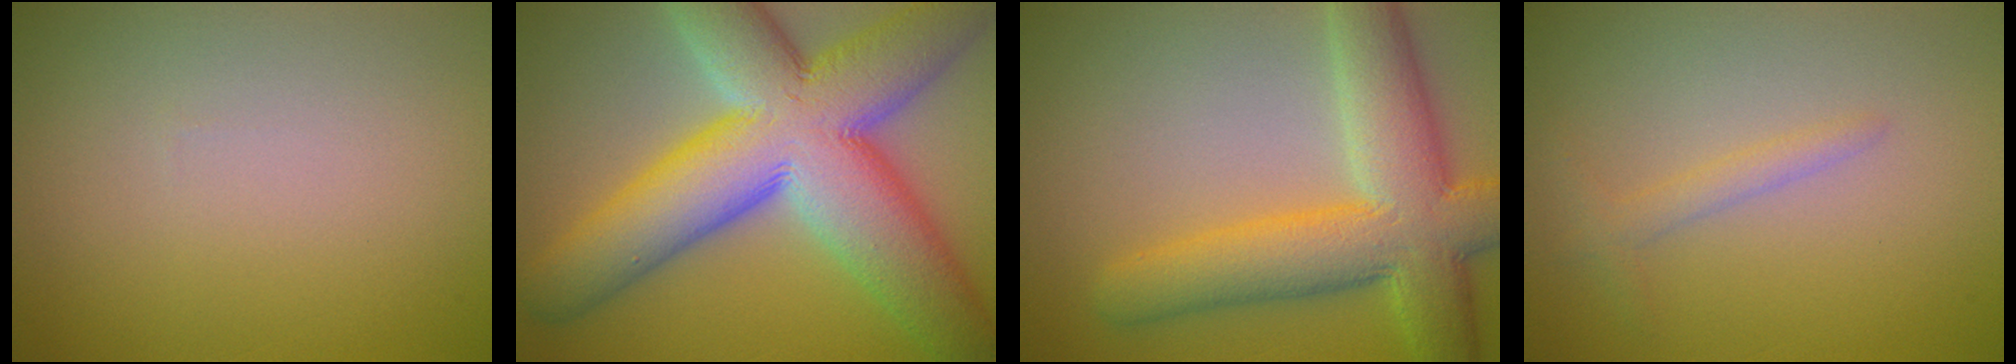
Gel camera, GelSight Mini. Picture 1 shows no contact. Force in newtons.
{"total": 15.8, "press": 15.7, "slide": 1.0}
{"total": 9.3, "press": 9.3, "slide": 0.4}
{"total": 1.4, "press": 1.4, "slide": 0.1}